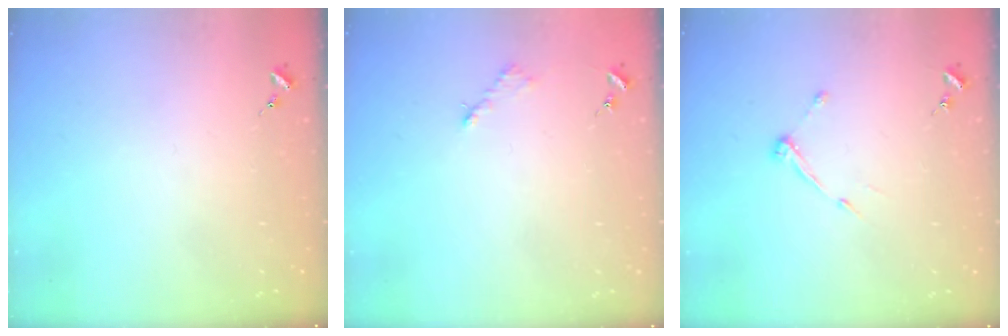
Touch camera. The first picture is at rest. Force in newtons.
{"total": 2.6, "press": 2.6, "slide": 0.4}
{"total": 6.2, "press": 6.2, "slide": 0.5}